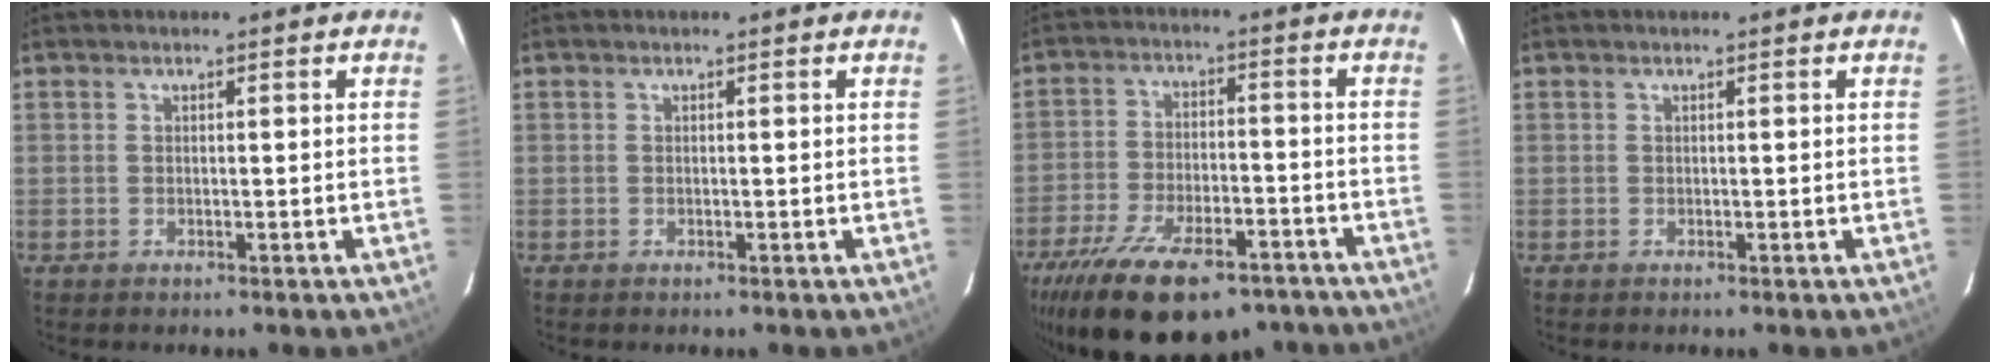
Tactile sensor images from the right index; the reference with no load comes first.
{"total": 0.0}
{"total": 22.4, "force": [-15.8, 9.3, 12.8], "torque": [-0.251, -0.029, -0.237]}
{"total": 0.0}